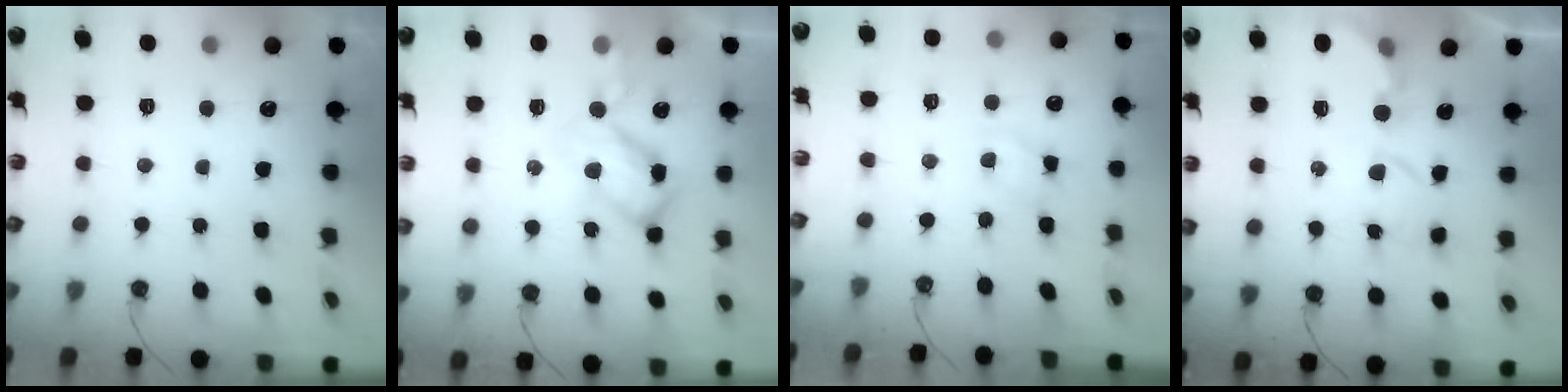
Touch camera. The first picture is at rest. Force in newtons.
{"total": 12.3, "press": 12.1, "slide": 1.8}
{"total": 4.1, "press": 4.0, "slide": 0.4}
{"total": 6.0, "press": 6.0, "slide": 0.5}